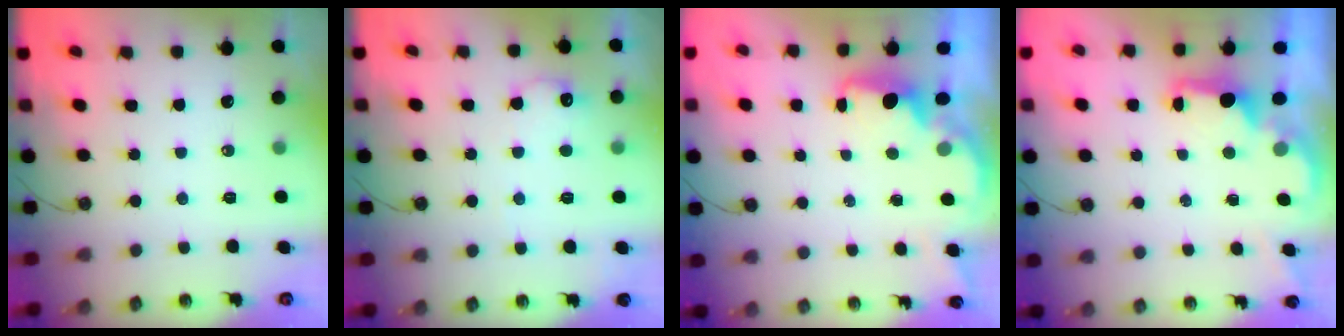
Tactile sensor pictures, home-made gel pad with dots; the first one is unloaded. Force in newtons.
{"total": 9.8, "press": 9.8, "slide": 0.5}
{"total": 2.1, "press": 2.0, "slide": 0.7}
{"total": 1.6, "press": 1.5, "slide": 0.6}